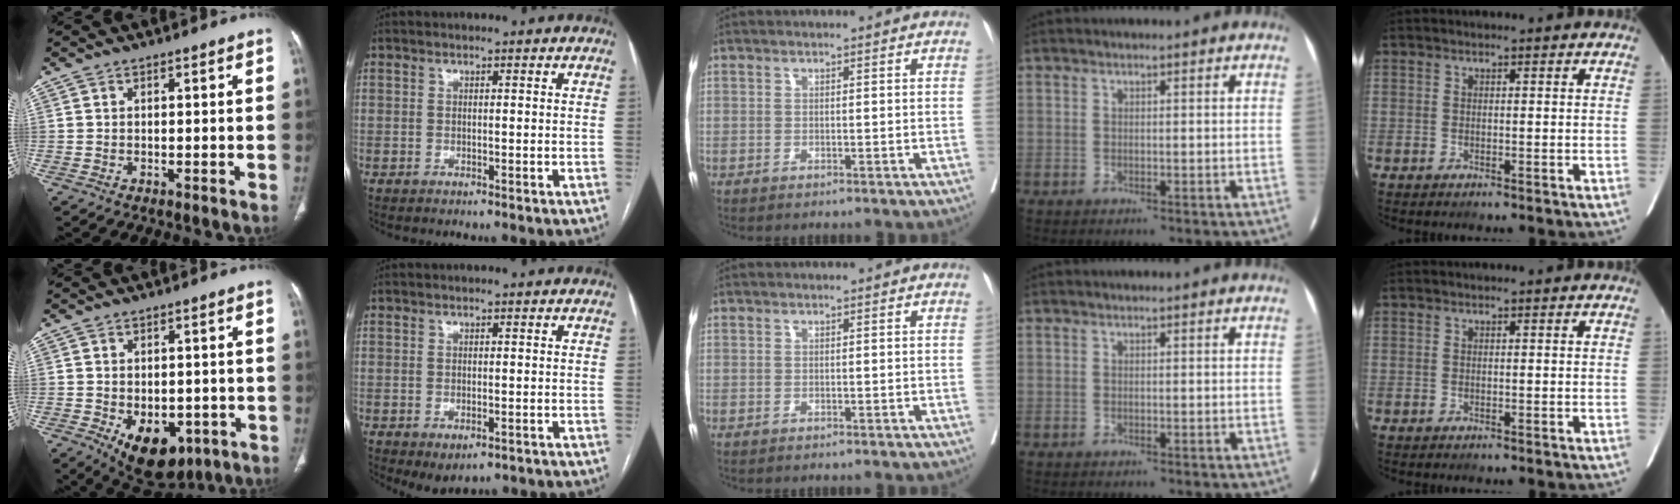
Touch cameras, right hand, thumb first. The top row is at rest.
{"thumb": {"total": 12.0, "force": [-4.8, 7.4, 8.1], "torque": [-0.095, 0.005, -0.050]}, "index": {"total": 3.1, "force": [-1.5, 1.6, 2.2], "torque": [-0.030, -0.005, -0.008]}}